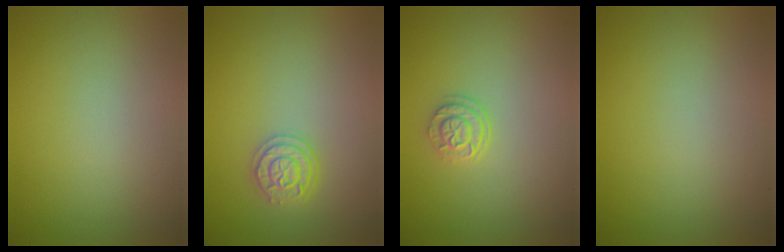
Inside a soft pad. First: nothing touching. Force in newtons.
{"total": 2.4, "press": 2.4, "slide": 0.4}
{"total": 2.2, "press": 1.7, "slide": 1.4}
{"total": 0.0}